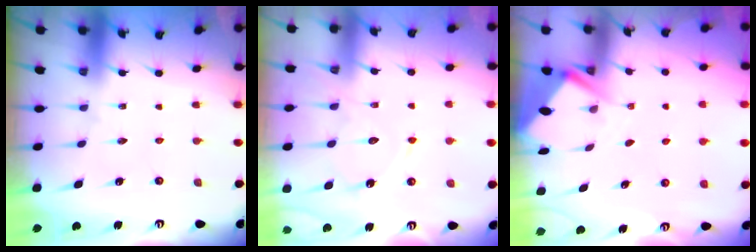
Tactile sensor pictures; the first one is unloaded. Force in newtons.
{"total": 11.0, "press": 10.9, "slide": 0.6}
{"total": 2.8, "press": 2.8, "slide": 0.4}